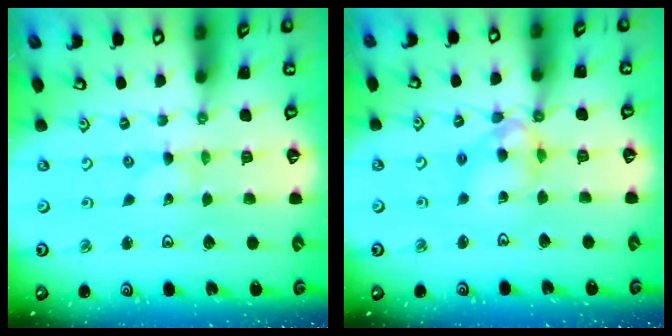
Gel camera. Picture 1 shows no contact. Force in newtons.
{"total": 11.4, "press": 11.3, "slide": 1.4}